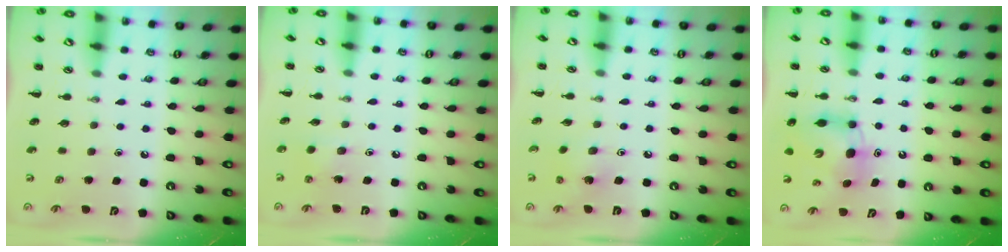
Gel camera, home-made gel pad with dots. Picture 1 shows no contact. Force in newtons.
{"total": 2.9, "press": 2.7, "slide": 0.9}
{"total": 3.6, "press": 3.5, "slide": 0.7}
{"total": 6.8, "press": 6.6, "slide": 1.7}